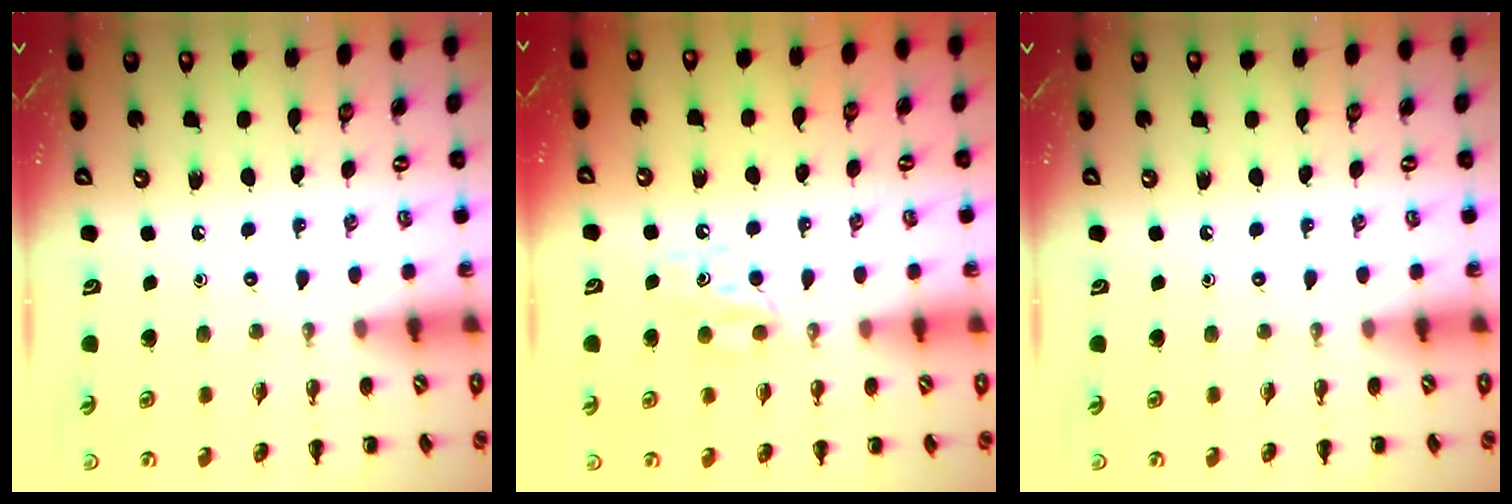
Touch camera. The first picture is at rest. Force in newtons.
{"total": 6.6, "press": 6.4, "slide": 1.6}
{"total": 0.0}